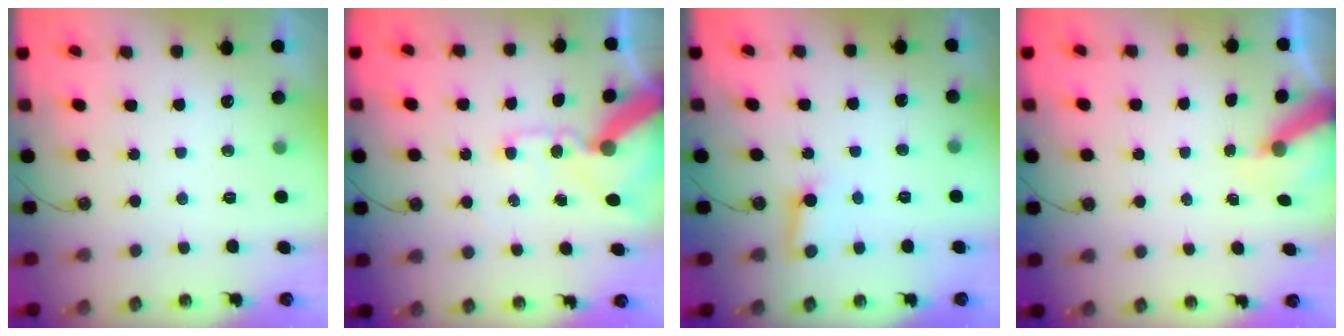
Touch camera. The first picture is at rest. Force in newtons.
{"total": 15.4, "press": 15.2, "slide": 2.4}
{"total": 3.0, "press": 3.0, "slide": 0.4}
{"total": 6.9, "press": 6.9, "slide": 0.2}